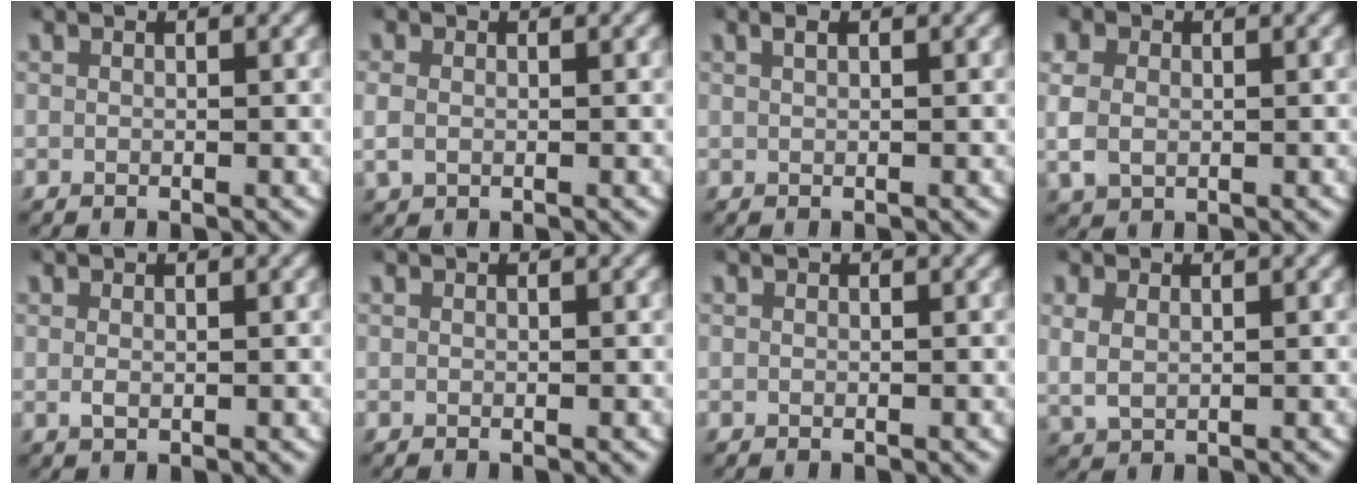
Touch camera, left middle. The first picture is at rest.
{"total": 2.0, "force": [0.1, 1.6, 1.1], "torque": [-0.039, -0.003, 0.007]}
{"total": 0.9, "force": [0.4, 0.2, 0.7], "torque": [-0.008, 0.005, 0.008]}
{"total": 5.0, "force": [0.5, 4.4, 2.5], "torque": [-0.078, -0.005, 0.011]}
{"total": 0.6, "force": [0.1, 0.2, 0.6], "torque": [-0.015, -0.003, 0.007]}
{"total": 0.0}
{"total": 0.0}
{"total": 3.1, "force": [0.7, 2.6, 1.6], "torque": [-0.049, -0.004, 0.021]}